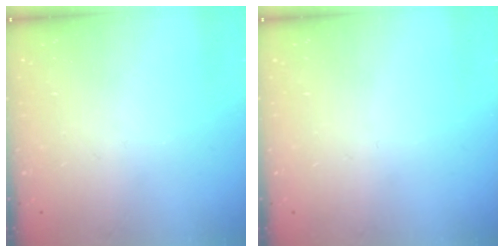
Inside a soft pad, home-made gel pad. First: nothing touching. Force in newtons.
{"total": 0.0}